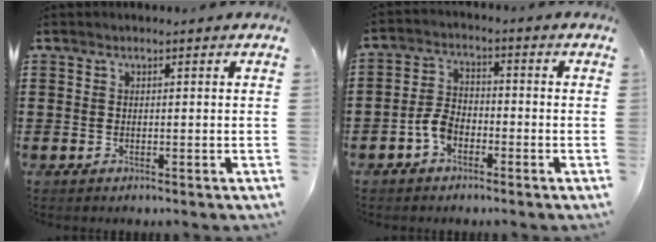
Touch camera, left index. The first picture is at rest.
{"total": 4.6, "force": [-2.4, 2.7, 2.8], "torque": [-0.080, 0.002, -0.053]}